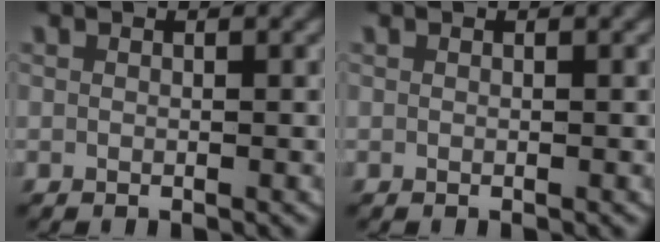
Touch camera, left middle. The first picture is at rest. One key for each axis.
{"total": 0.0}